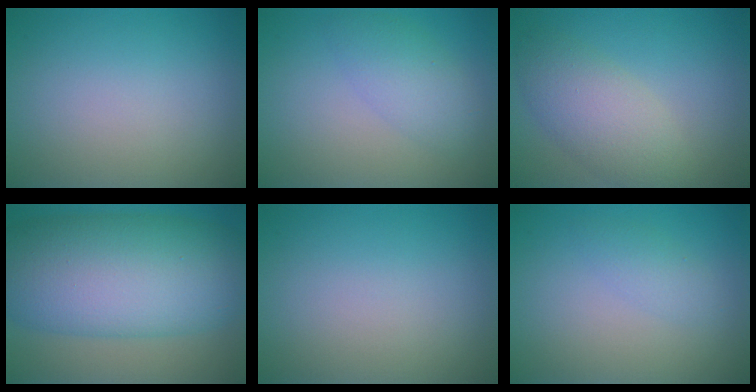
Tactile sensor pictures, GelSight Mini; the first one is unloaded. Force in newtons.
{"total": 1.9, "press": 1.9, "slide": 0.2}
{"total": 4.8, "press": 4.8, "slide": 0.4}
{"total": 13.1, "press": 13.1, "slide": 0.1}
{"total": 0.0}
{"total": 1.4, "press": 1.4, "slide": 0.0}